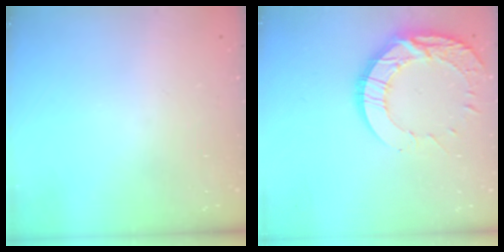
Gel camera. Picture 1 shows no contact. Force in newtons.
{"total": 15.2, "press": 15.2, "slide": 1.2}